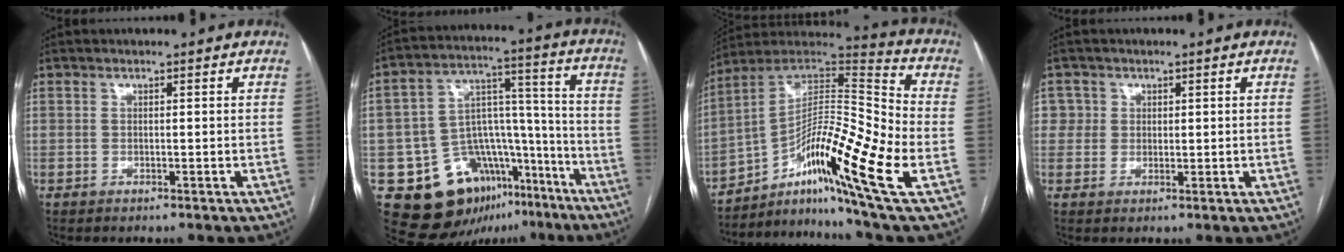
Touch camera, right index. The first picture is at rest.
{"total": 20.7, "force": [-11.5, 13.6, 10.4], "torque": [-0.149, 0.083, -0.161]}
{"total": 22.3, "force": [-8.0, 1.3, 20.8], "torque": [-0.349, -0.003, -0.134]}
{"total": 3.0, "force": [0.8, 2.9, -0.1], "torque": [0.019, 0.003, 0.012]}